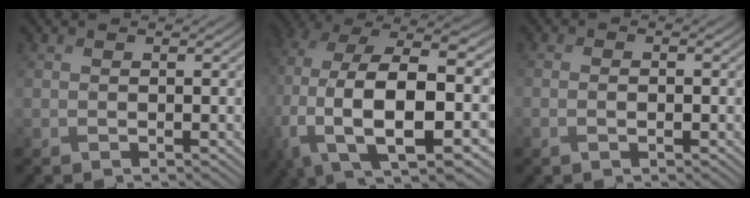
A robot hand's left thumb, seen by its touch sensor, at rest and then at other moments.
{"total": 17.5, "force": [-2.9, 8.7, 14.9], "torque": [-0.323, -0.036, -0.034]}
{"total": 1.4, "force": [-0.9, 0.6, 0.9], "torque": [-0.010, 0.000, -0.018]}